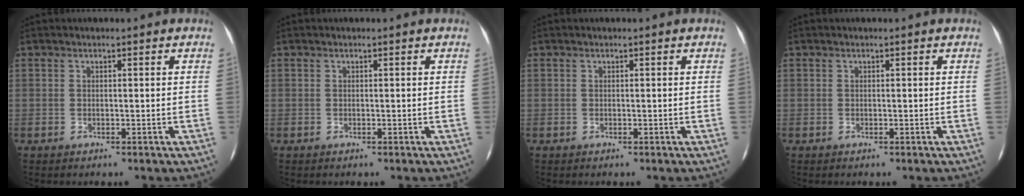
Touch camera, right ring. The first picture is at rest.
{"total": 0.0}
{"total": 0.0}
{"total": 0.0}